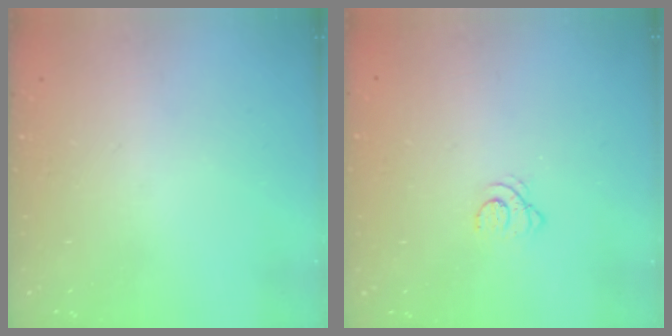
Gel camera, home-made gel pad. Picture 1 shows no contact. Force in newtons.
{"total": 2.1, "press": 2.1, "slide": 0.2}